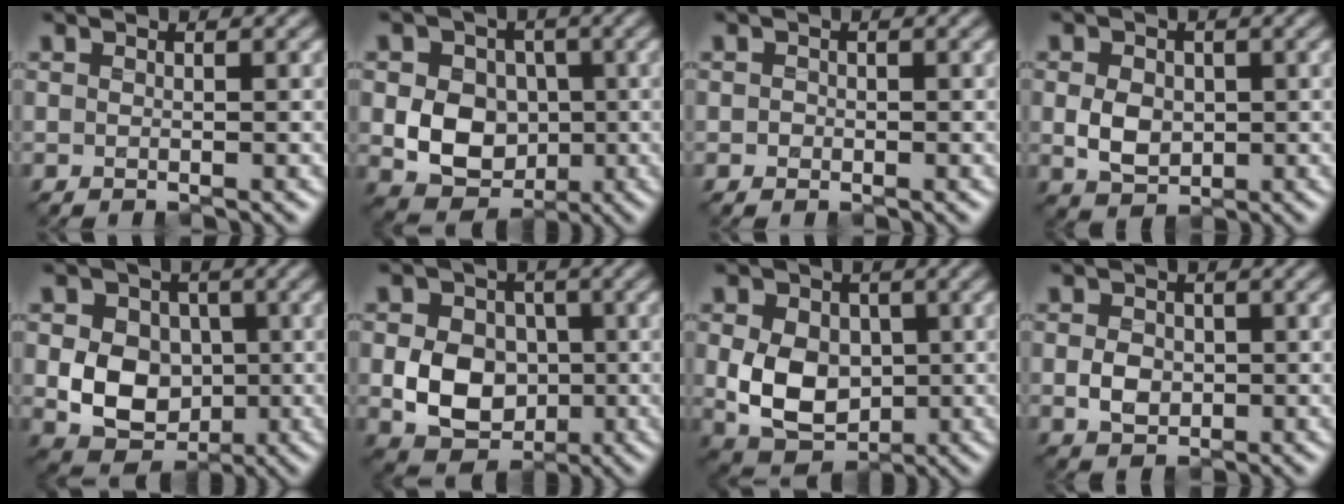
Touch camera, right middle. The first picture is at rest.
{"total": 7.2, "force": [-0.2, 6.0, 4.0], "torque": [-0.058, 0.002, -0.015]}
{"total": 0.7, "force": [-0.2, 0.7, 0.1], "torque": [0.001, -0.001, -0.008]}
{"total": 3.0, "force": [-0.2, 2.4, 1.8], "torque": [-0.038, -0.005, -0.008]}
{"total": 7.2, "force": [-0.3, 5.9, 4.1], "torque": [-0.063, -0.005, -0.013]}
{"total": 6.8, "force": [-0.8, 5.5, 3.9], "torque": [-0.074, -0.006, -0.018]}
{"total": 6.7, "force": [-0.3, 5.1, 4.3], "torque": [-0.088, -0.010, -0.007]}
{"total": 2.3, "force": [-0.4, 1.9, 1.1], "torque": [-0.023, -0.002, -0.012]}